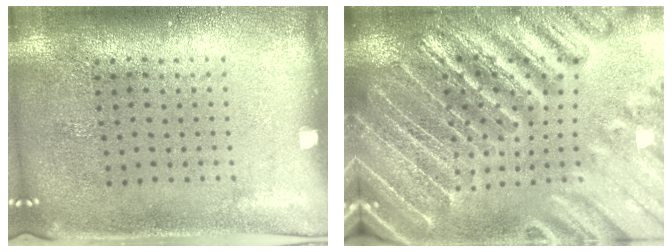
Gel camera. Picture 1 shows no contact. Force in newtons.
{"total": 4.9, "press": 4.4, "slide": 2.2}